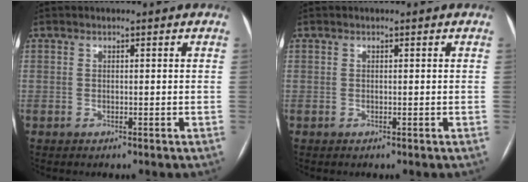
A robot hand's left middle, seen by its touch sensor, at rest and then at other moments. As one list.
[{"total": 0.0}]